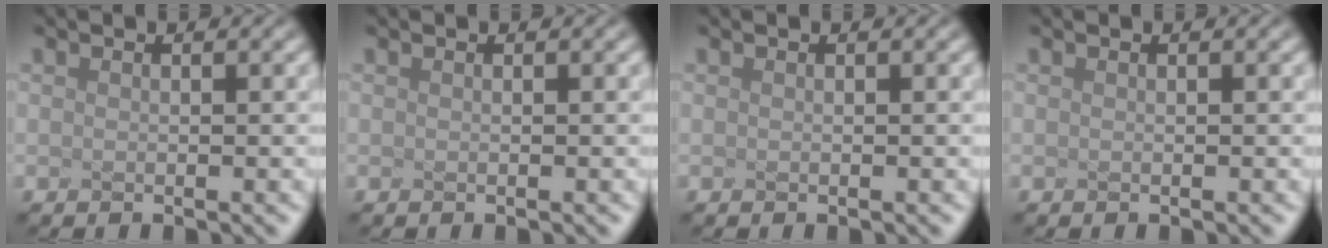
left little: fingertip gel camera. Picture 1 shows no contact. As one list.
[{"total": 0.0}, {"total": 0.0}, {"total": 0.0}]